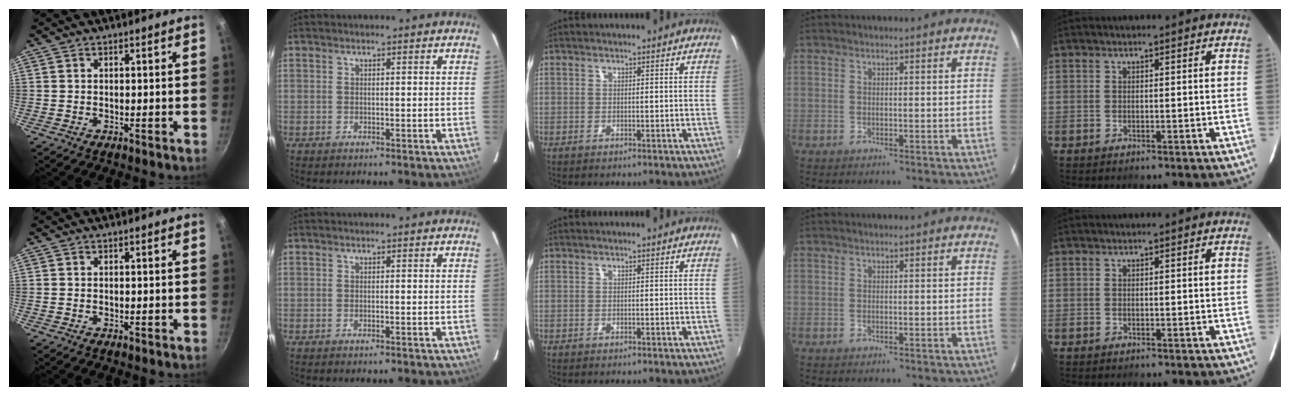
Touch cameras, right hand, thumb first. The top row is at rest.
{}